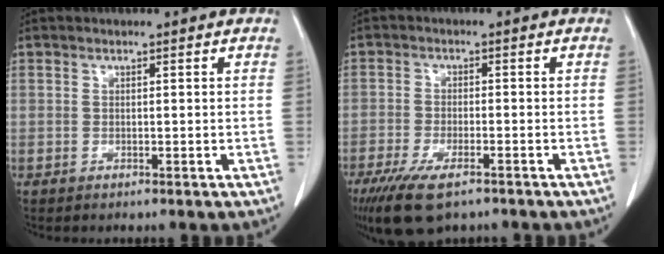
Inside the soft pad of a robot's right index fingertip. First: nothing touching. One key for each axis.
{"total": 8.9, "fx": -6.1, "fy": 2.7, "fz": 5.9, "tx": -0.107, "ty": -0.018, "tz": -0.102}